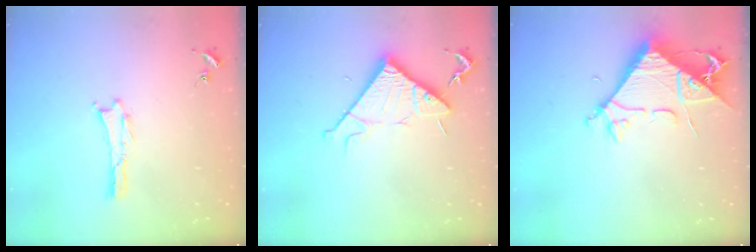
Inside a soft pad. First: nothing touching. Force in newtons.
{"total": 8.3, "press": 8.3, "slide": 0.6}
{"total": 8.7, "press": 8.6, "slide": 1.1}